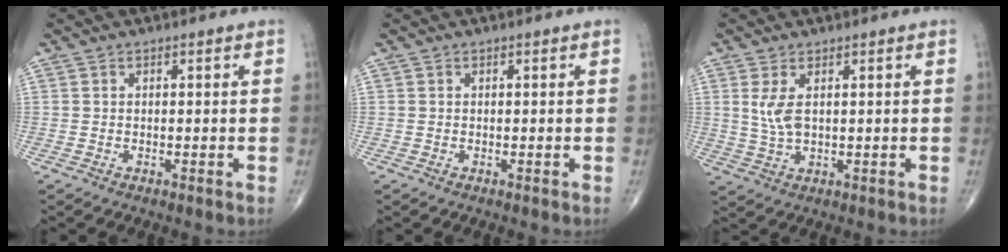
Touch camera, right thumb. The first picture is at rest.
{"total": 0.0}
{"total": 4.3, "force": [1.2, 1.9, 3.6], "torque": [-0.082, -0.005, 0.033]}